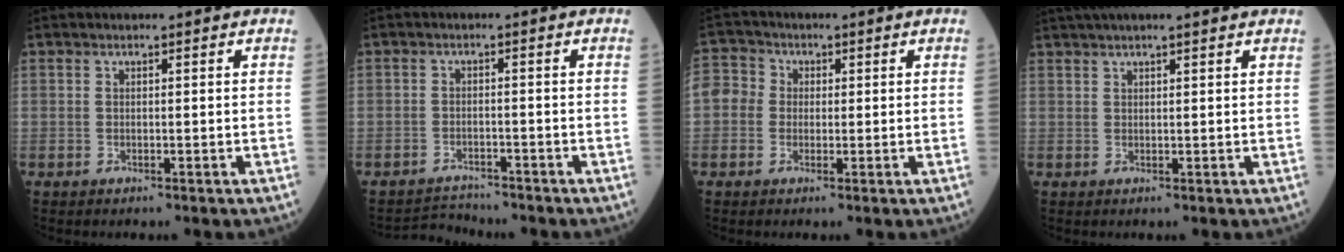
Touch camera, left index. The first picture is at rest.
{"total": 3.5, "force": [-3.2, -0.1, -1.3], "torque": [0.024, -0.010, -0.052]}
{"total": 11.5, "force": [1.3, 10.6, 4.2], "torque": [-0.137, 0.048, 0.026]}
{"total": 7.3, "force": [6.3, -0.1, 3.7], "torque": [-0.055, 0.034, 0.085]}